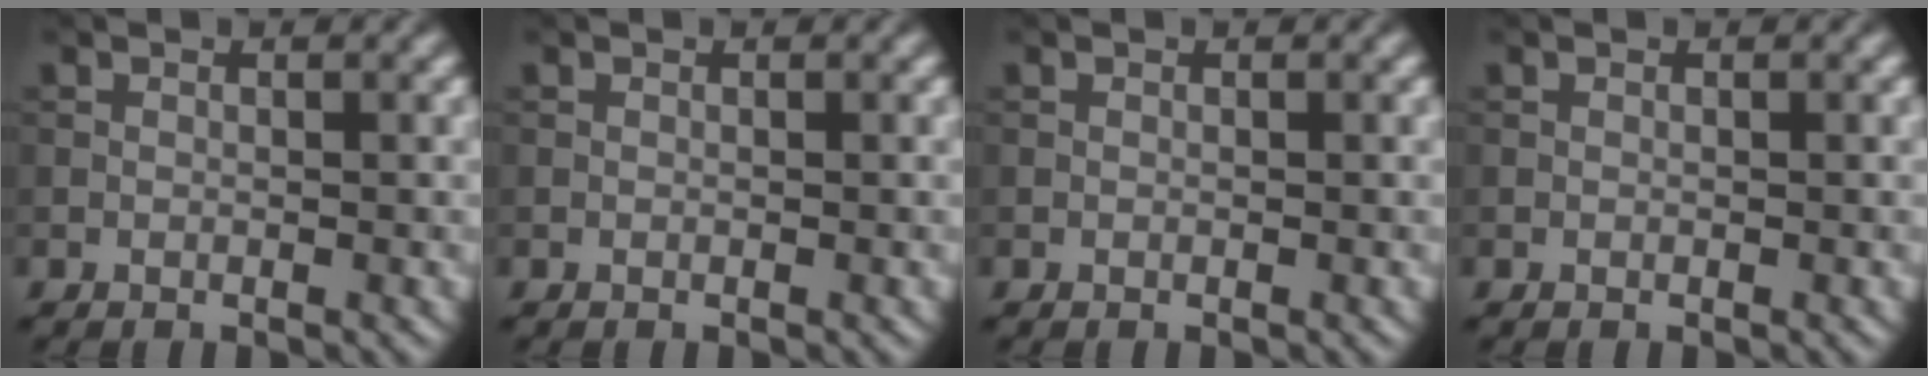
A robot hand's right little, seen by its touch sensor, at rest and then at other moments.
{"total": 0.0}
{"total": 0.0}
{"total": 0.0}